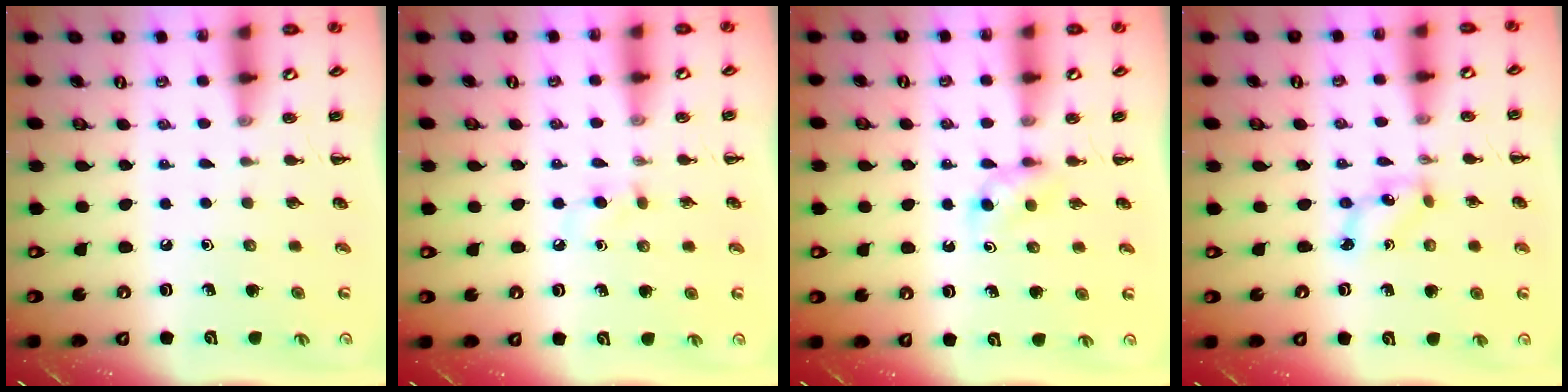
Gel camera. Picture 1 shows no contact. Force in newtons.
{"total": 2.6, "press": 2.4, "slide": 1.1}
{"total": 2.7, "press": 2.4, "slide": 1.1}
{"total": 2.5, "press": 2.5, "slide": 0.6}